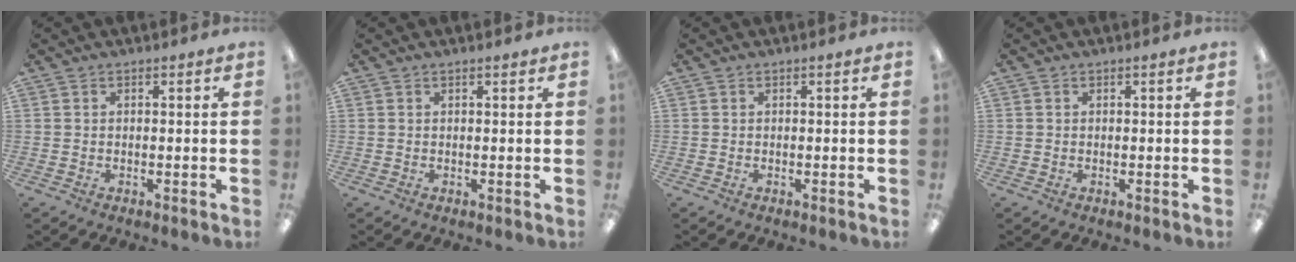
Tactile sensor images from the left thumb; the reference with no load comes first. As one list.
[{"total": 0.6, "force": [0.5, 0.1, 0.4], "torque": [-0.009, 0.002, 0.007]}, {"total": 0.0}, {"total": 0.0}]